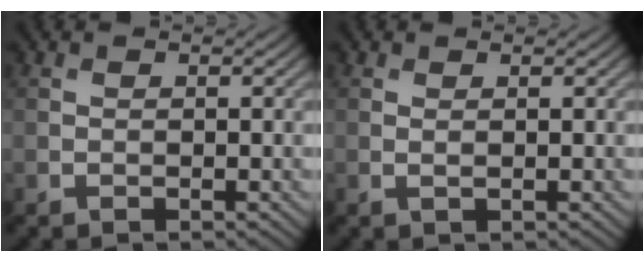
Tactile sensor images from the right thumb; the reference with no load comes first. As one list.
[{"total": 0.6, "force": [0.3, 0.1, 0.6], "torque": [-0.013, 0.001, 0.005]}]